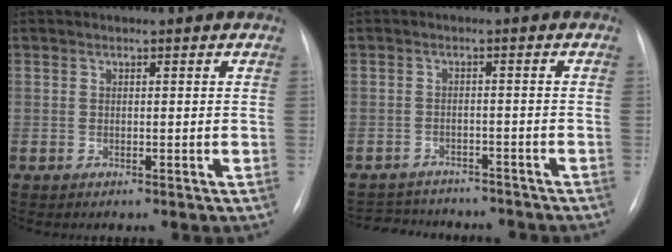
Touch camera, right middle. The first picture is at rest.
{"total": 10.4, "force": [-9.5, 3.3, 2.5], "torque": [-0.046, 0.011, -0.119]}